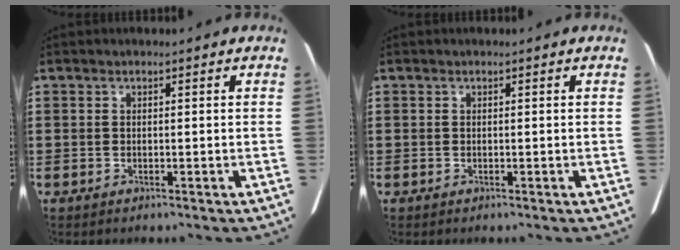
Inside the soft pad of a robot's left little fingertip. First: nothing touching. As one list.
[{"total": 0.0}]